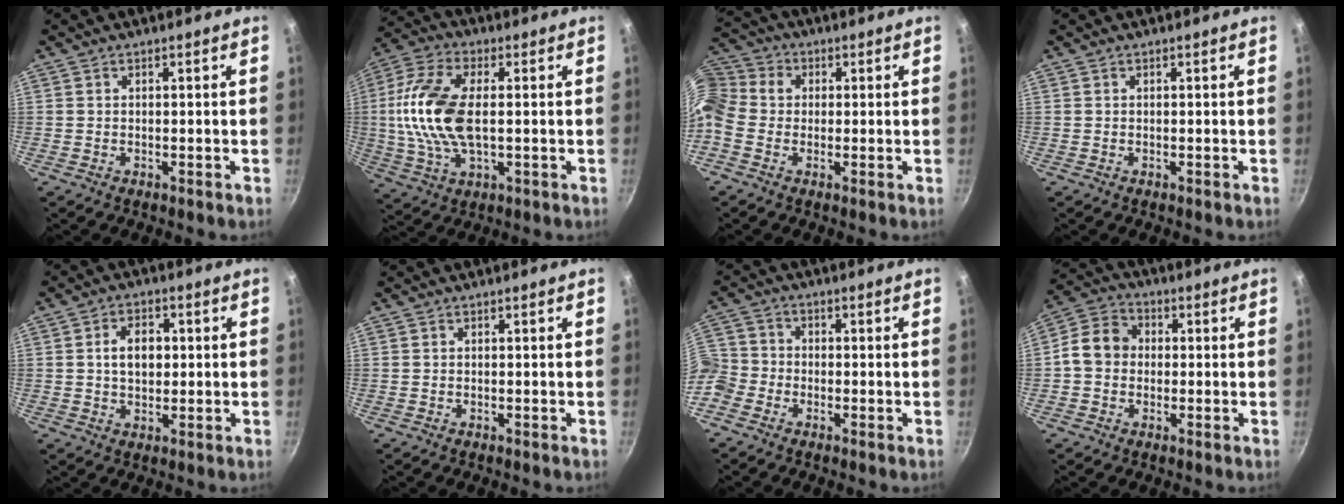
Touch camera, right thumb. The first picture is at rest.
{"total": 15.7, "force": [0.7, 7.9, 13.6], "torque": [-0.280, 0.011, 0.005]}
{"total": 11.5, "force": [-0.2, 9.7, 6.2], "torque": [-0.137, 0.040, -0.022]}
{"total": 0.0}
{"total": 6.1, "force": [0.7, 4.2, 4.3], "torque": [-0.050, 0.008, 0.010]}
{"total": 0.0}
{"total": 8.2, "force": [-3.7, 6.5, 3.3], "torque": [-0.068, 0.039, -0.095]}
{"total": 5.7, "force": [0.1, 5.0, 2.8], "torque": [-0.029, 0.010, -0.010]}